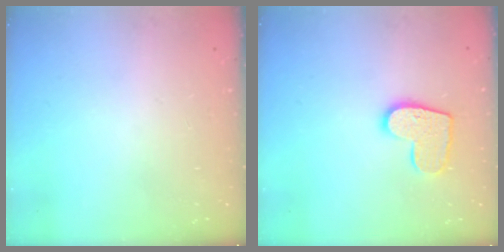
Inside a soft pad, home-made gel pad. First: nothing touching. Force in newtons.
{"total": 11.6, "press": 11.5, "slide": 0.5}